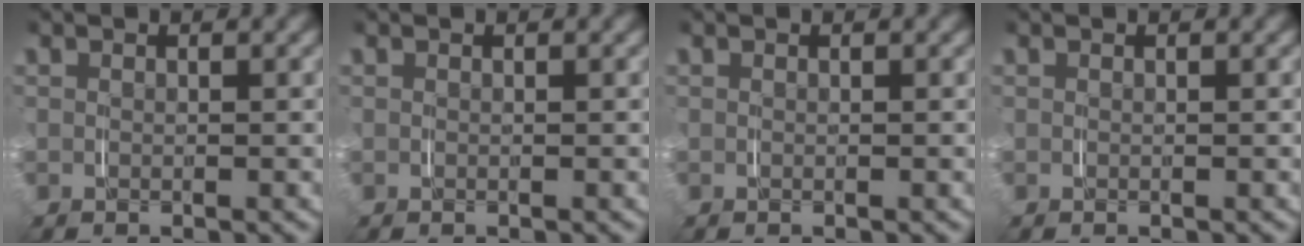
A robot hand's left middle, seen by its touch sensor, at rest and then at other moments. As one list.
[{"total": 0.0}, {"total": 0.0}, {"total": 0.0}]